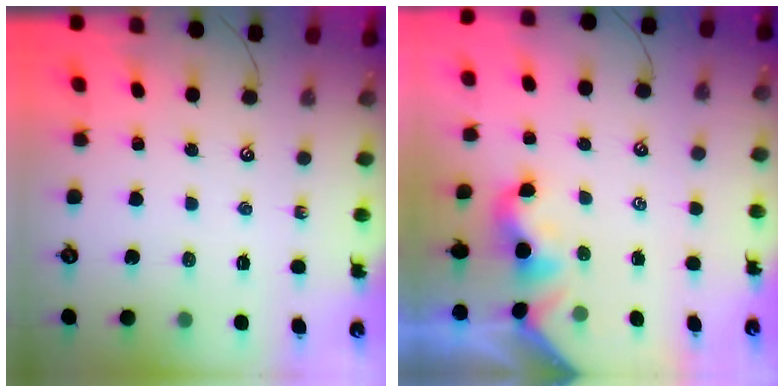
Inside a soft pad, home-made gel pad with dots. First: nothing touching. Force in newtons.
{"total": 2.0, "press": 2.0, "slide": 0.4}